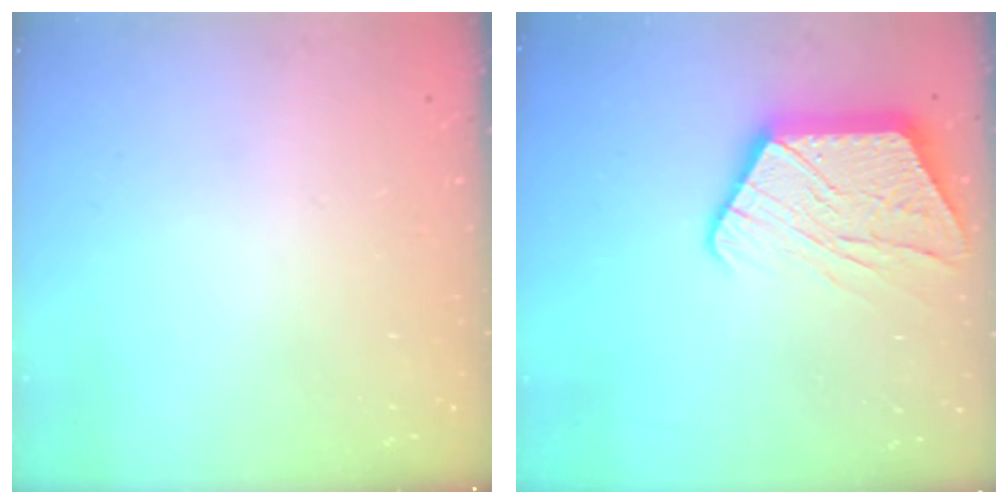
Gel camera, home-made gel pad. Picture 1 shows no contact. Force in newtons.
{"total": 14.2, "press": 14.2, "slide": 1.0}